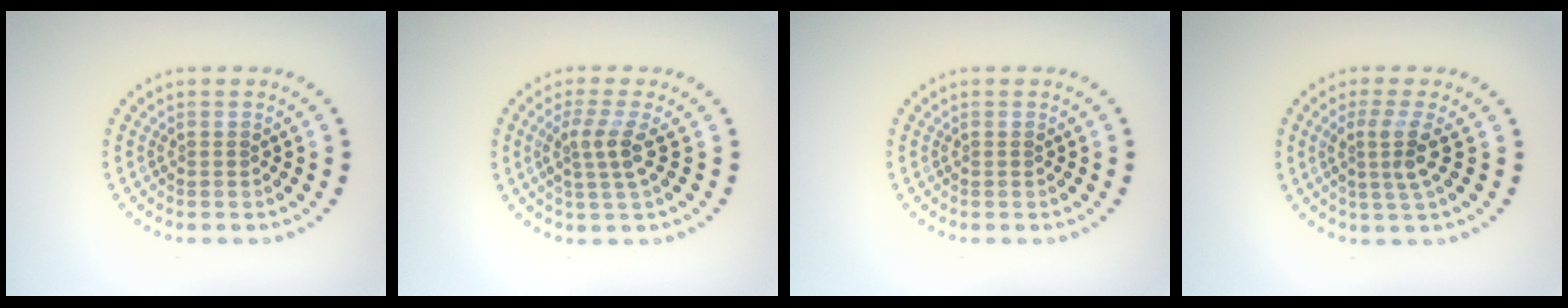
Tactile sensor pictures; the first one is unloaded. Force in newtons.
{"total": 2.6, "press": 2.0, "slide": 1.8}
{"total": 0.0}
{"total": 2.7, "press": 2.0, "slide": 1.9}